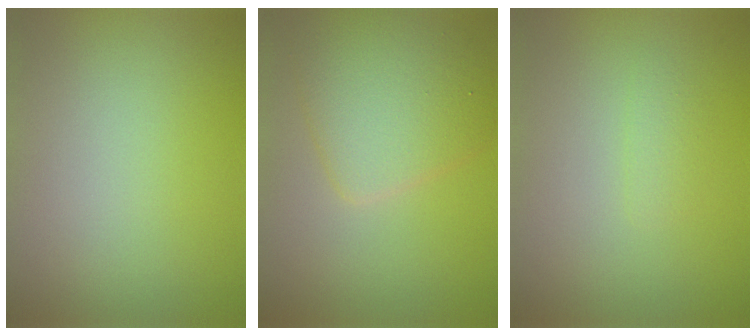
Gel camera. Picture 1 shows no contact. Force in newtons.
{"total": 5.3, "press": 5.3, "slide": 0.2}
{"total": 1.0, "press": 1.0, "slide": 0.1}